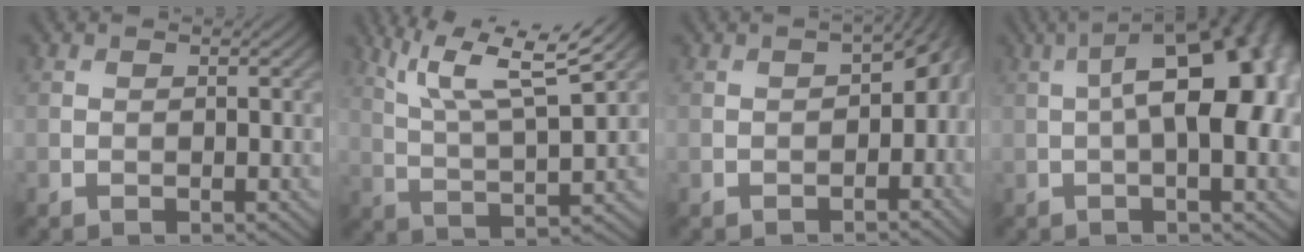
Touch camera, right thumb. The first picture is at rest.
{"total": 12.8, "force": [7.5, 2.8, 10.0], "torque": [-0.188, 0.014, 0.120]}
{"total": 6.3, "force": [-1.1, 4.0, 4.8], "torque": [-0.055, -0.016, -0.016]}
{"total": 14.6, "force": [1.0, 6.3, 13.2], "torque": [-0.163, 0.028, -0.001]}